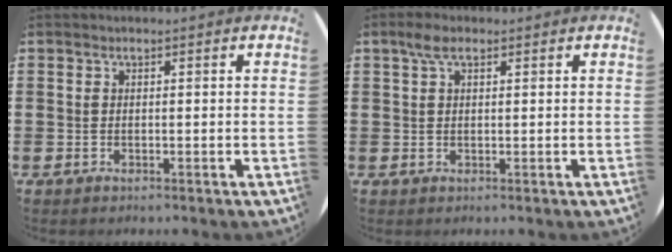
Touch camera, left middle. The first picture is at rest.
{"total": 2.5, "force": [1.4, 1.1, 1.8], "torque": [-0.039, 0.008, 0.024]}